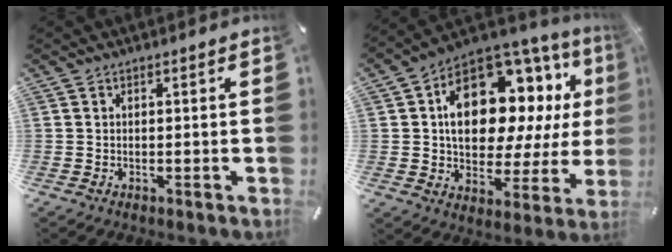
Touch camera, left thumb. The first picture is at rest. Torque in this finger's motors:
{"motor_torque": [2.41, 2.60, 0.93, -0.49, 0.58]}